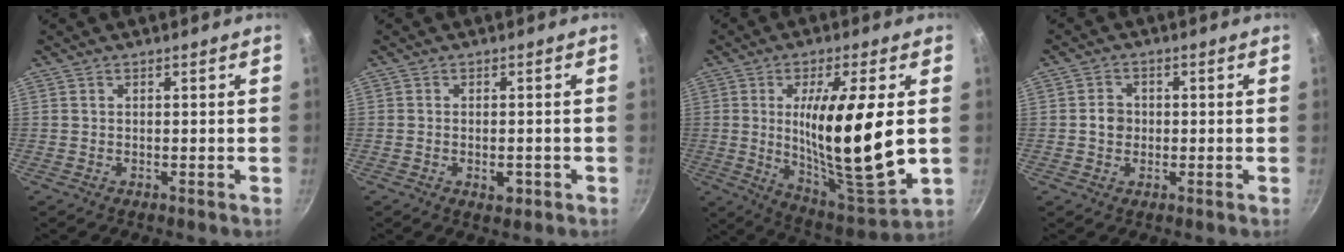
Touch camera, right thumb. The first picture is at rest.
{"total": 2.9, "force": [-1.0, 1.6, 2.1], "torque": [-0.025, 0.006, -0.012]}
{"total": 21.2, "force": [0.7, 4.9, 20.6], "torque": [-0.351, -0.021, 0.018]}
{"total": 3.3, "force": [-0.3, 2.9, 1.6], "torque": [-0.012, 0.010, -0.007]}